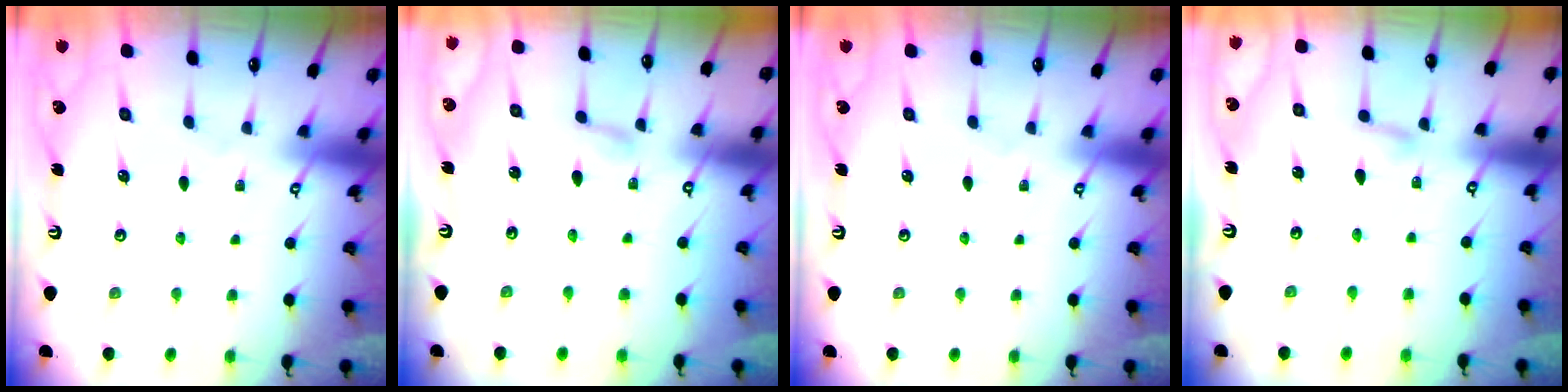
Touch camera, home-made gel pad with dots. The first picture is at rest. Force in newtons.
{"total": 2.1, "press": 2.1, "slide": 0.3}
{"total": 0.0}
{"total": 2.8, "press": 2.7, "slide": 0.3}